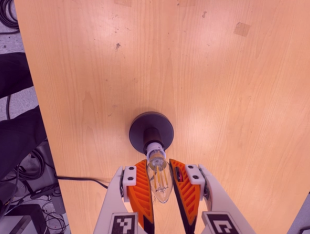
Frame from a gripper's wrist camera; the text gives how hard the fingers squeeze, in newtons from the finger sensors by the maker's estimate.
{"total": 13.4, "left": 12.3, "right": 14.6}